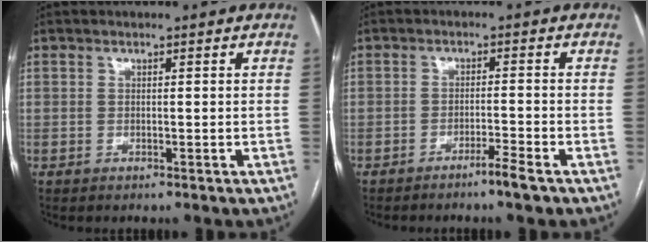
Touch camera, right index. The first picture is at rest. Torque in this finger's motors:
{"motor_torque": [0.52, -0.55, 0.02, 0.01]}